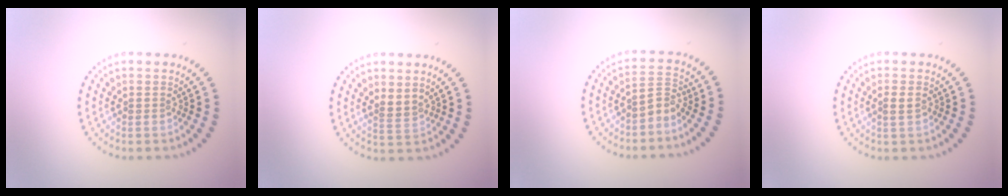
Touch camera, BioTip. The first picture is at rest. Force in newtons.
{"total": 1.5, "press": 1.3, "slide": 0.8}
{"total": 2.1, "press": 1.4, "slide": 1.6}
{"total": 1.1, "press": 1.0, "slide": 0.4}